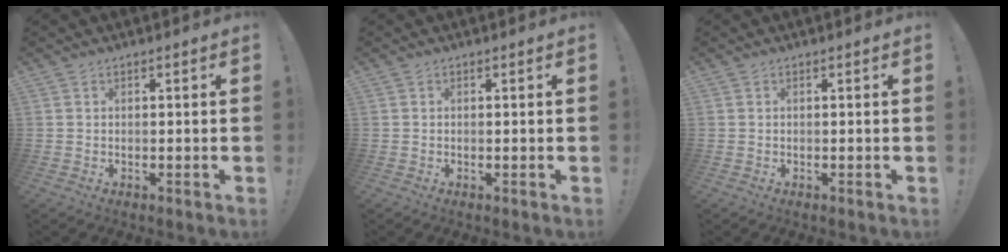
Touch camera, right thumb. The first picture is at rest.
{"total": 0.0}
{"total": 0.0}